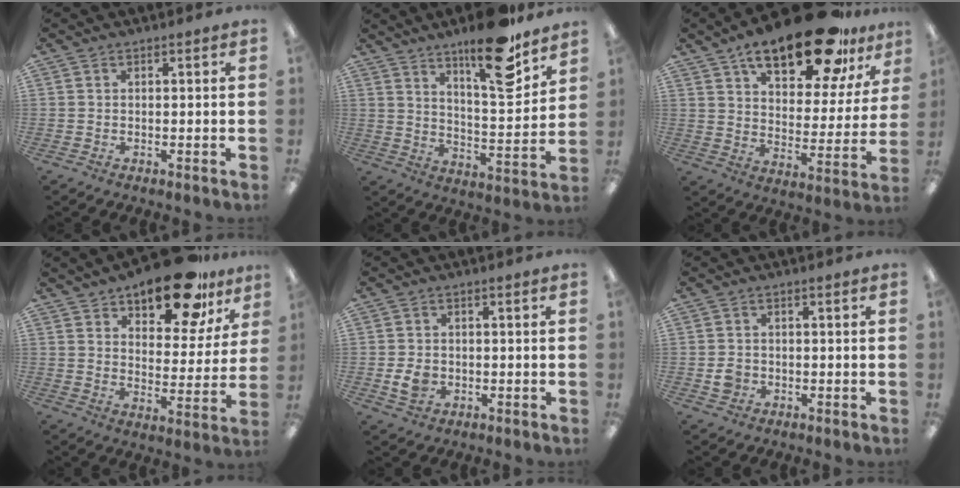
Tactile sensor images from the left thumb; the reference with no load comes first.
{"total": 17.1, "force": [12.7, 4.3, 10.6], "torque": [-0.158, -0.081, 0.204]}
{"total": 21.1, "force": [14.4, 8.0, 13.2], "torque": [-0.203, -0.076, 0.238]}
{"total": 18.0, "force": [13.4, 7.5, 9.5], "torque": [-0.138, -0.077, 0.226]}
{"total": 4.3, "force": [-0.6, 3.5, 2.5], "torque": [-0.032, -0.003, -0.012]}
{"total": 2.9, "force": [-0.3, 2.6, 1.2], "torque": [-0.014, 0.001, -0.008]}